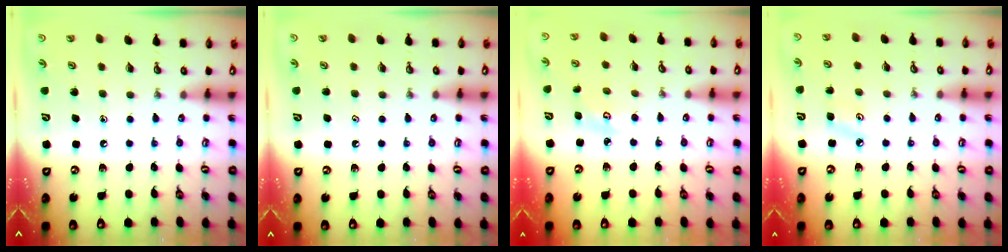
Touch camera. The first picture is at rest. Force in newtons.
{"total": 0.9, "press": 0.6, "slide": 0.6}
{"total": 3.1, "press": 3.1, "slide": 0.4}
{"total": 4.7, "press": 4.7, "slide": 0.5}